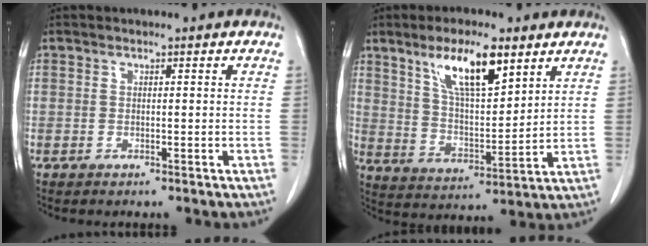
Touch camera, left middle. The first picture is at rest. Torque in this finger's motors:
{"motor_torque": [1.36, -0.78, 0.25, 0.17]}